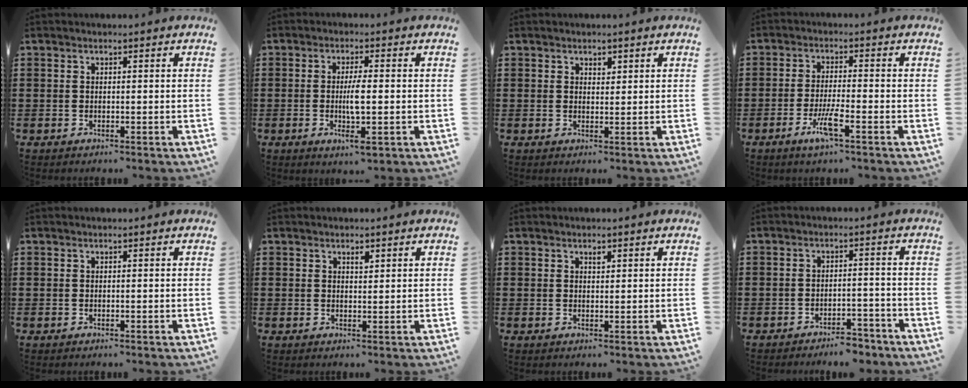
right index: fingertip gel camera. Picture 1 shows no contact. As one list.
[{"total": 4.9, "force": [-0.6, 0.8, 4.8], "torque": [-0.099, -0.006, -0.018]}, {"total": 1.4, "force": [1.1, 0.7, 0.3], "torque": [-0.008, 0.001, 0.022]}, {"total": 4.6, "force": [-2.4, 0.3, 3.9], "torque": [-0.083, -0.014, -0.047]}, {"total": 0.0}, {"total": 1.3, "force": [1.0, 0.5, 0.8], "torque": [-0.009, -0.002, 0.016]}, {"total": 0.8, "force": [0.5, 0.4, 0.4], "torque": [-0.009, 0.001, 0.010]}, {"total": 3.8, "force": [-3.7, 0.5, 0.8], "torque": [-0.017, 0.005, -0.075]}]